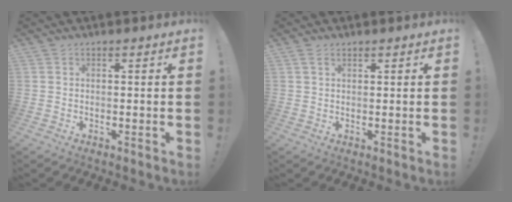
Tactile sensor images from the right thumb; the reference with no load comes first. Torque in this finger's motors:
{"motor_torque": [-1.10, 1.18, 0.44, 1.57, 0.11]}